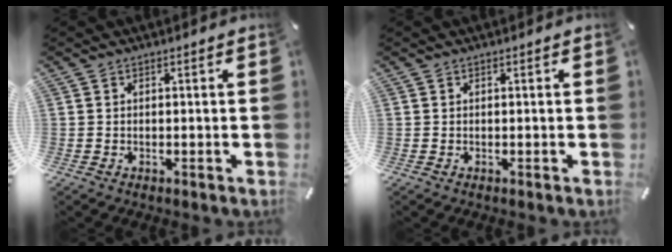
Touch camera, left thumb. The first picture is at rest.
{"total": 0.0}